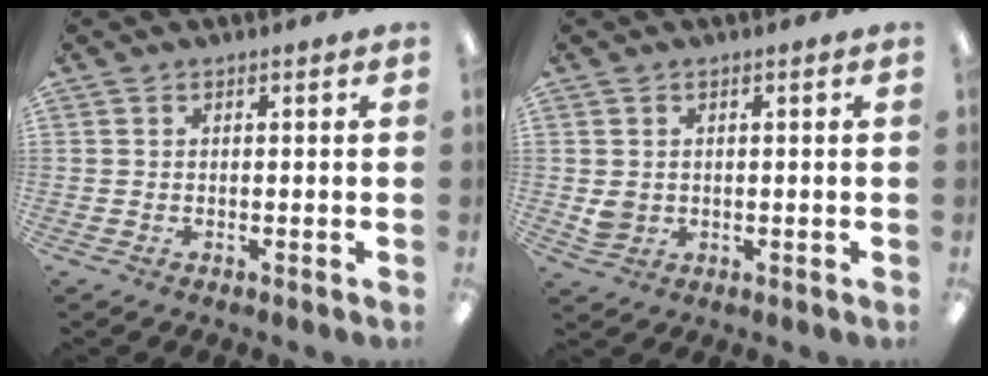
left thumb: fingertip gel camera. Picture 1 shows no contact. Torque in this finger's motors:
{"motor_torque": [0.00, 0.02, 0.00, -0.04, 0.00]}